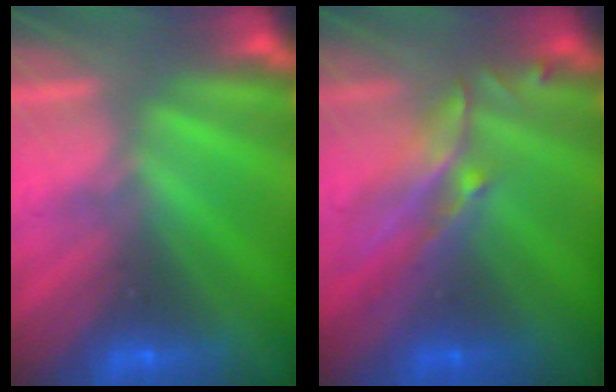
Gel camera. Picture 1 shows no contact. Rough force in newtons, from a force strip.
{"total": 2.8}